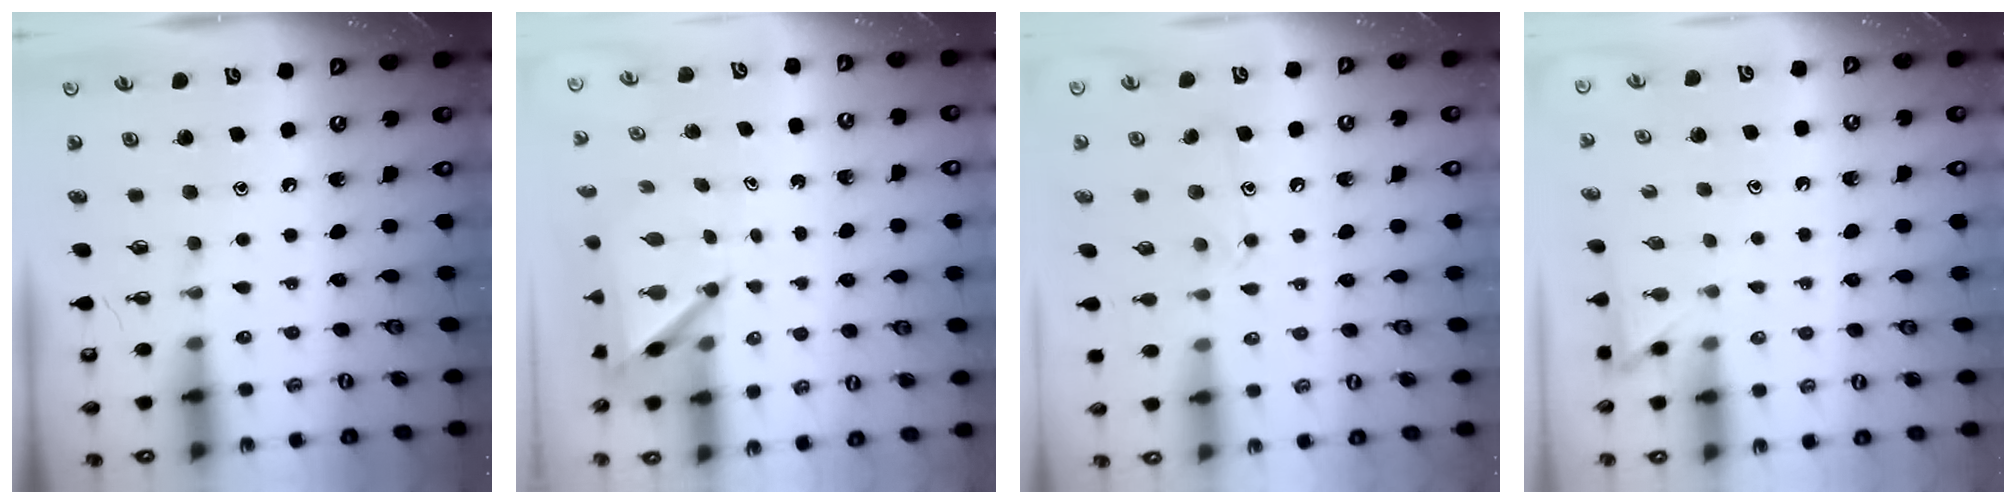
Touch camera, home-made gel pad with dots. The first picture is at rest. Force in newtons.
{"total": 4.9, "press": 4.9, "slide": 0.2}
{"total": 10.3, "press": 10.3, "slide": 0.7}
{"total": 2.5, "press": 2.5, "slide": 0.3}